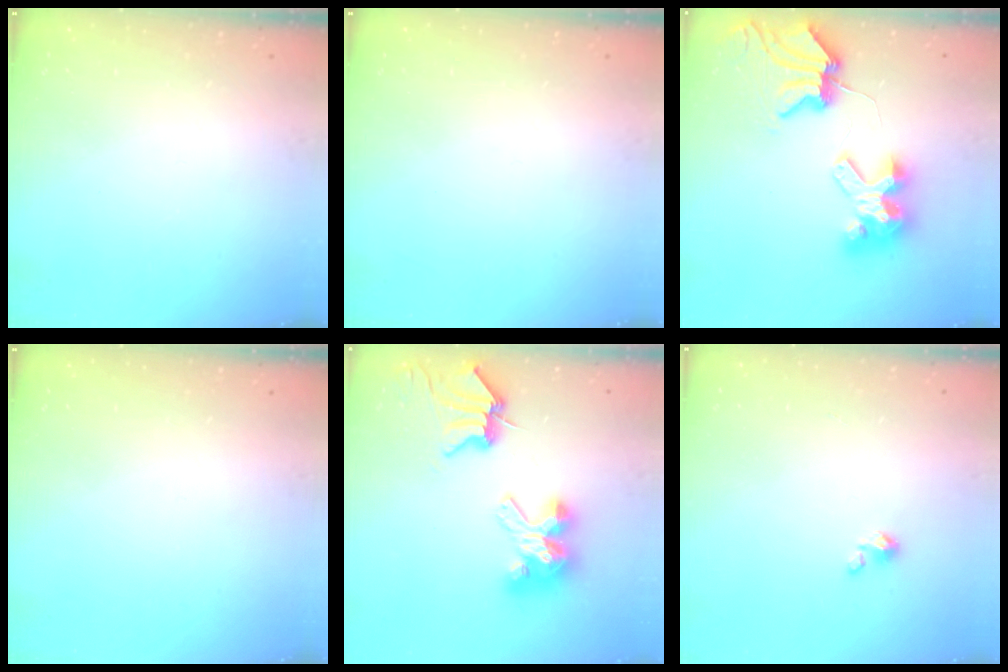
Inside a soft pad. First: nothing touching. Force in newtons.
{"total": 0.0}
{"total": 9.6, "press": 9.5, "slide": 0.9}
{"total": 0.0}
{"total": 10.2, "press": 10.1, "slide": 1.2}
{"total": 1.3, "press": 1.3, "slide": 0.1}